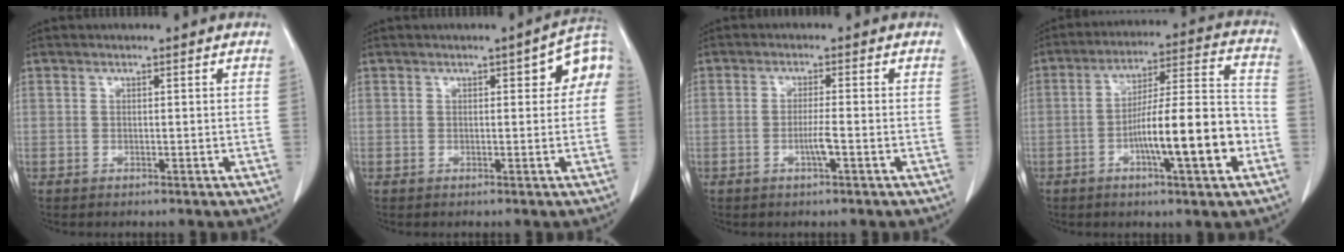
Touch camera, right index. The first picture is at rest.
{"total": 5.7, "force": [1.4, 1.9, 5.2], "torque": [-0.061, 0.023, 0.010]}
{"total": 2.6, "force": [-0.9, -0.1, 2.4], "torque": [-0.048, -0.002, -0.017]}
{"total": 14.7, "force": [-4.7, 1.4, 13.8], "torque": [-0.222, 0.013, -0.072]}